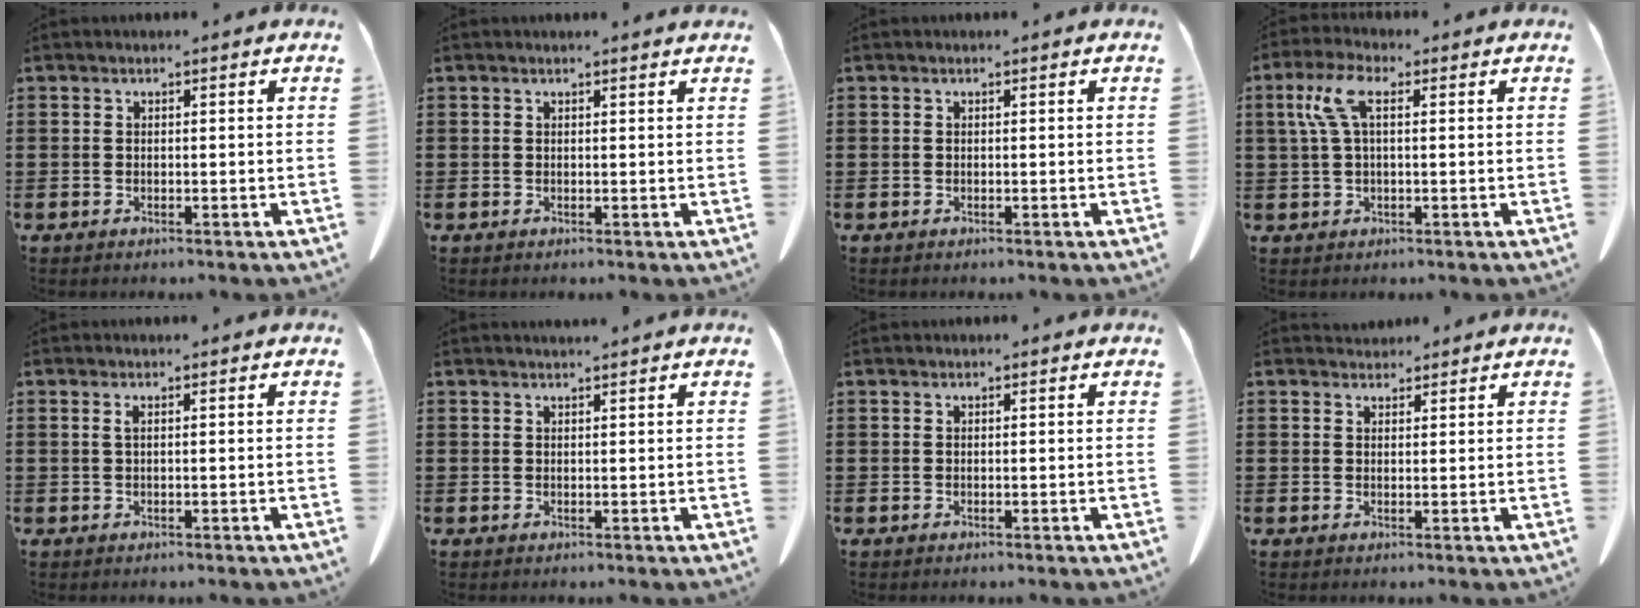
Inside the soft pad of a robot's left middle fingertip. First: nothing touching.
{"total": 0.5, "force": [0.4, -0.1, 0.3], "torque": [-0.005, -0.001, 0.008]}
{"total": 0.0}
{"total": 6.4, "force": [1.6, 2.3, 5.8], "torque": [-0.132, 0.006, 0.021]}
{"total": 0.8, "force": [0.1, 0.1, 0.8], "torque": [-0.016, 0.000, 0.001]}
{"total": 0.8, "force": [0.8, -0.1, 0.2], "torque": [-0.003, -0.002, 0.015]}
{"total": 0.0}
{"total": 1.8, "force": [1.7, 0.6, 0.0], "torque": [0.004, -0.004, 0.031]}